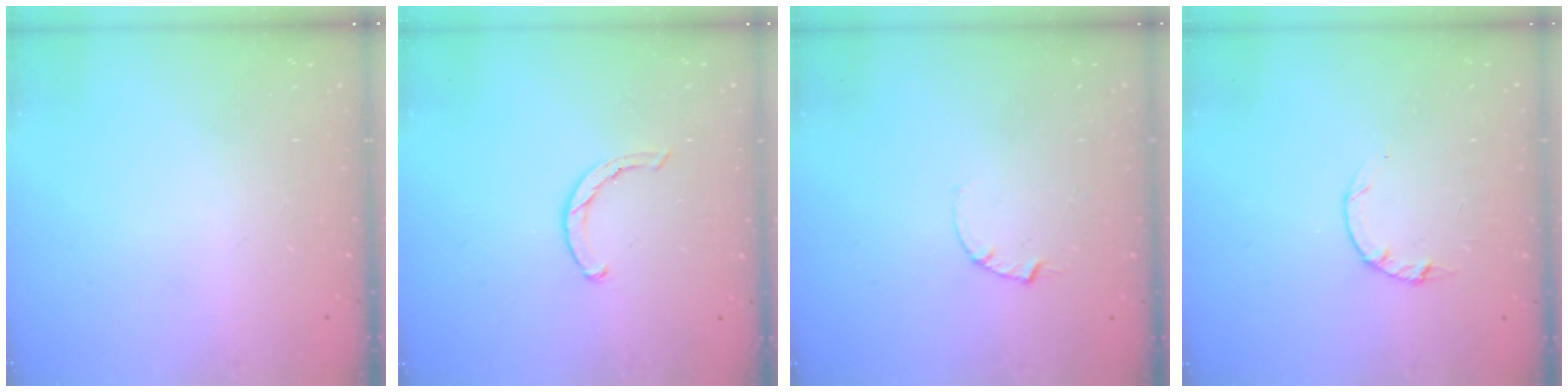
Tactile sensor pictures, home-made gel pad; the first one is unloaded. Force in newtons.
{"total": 1.8, "press": 1.8, "slide": 0.3}
{"total": 2.5, "press": 2.5, "slide": 0.3}
{"total": 2.2, "press": 2.1, "slide": 0.4}